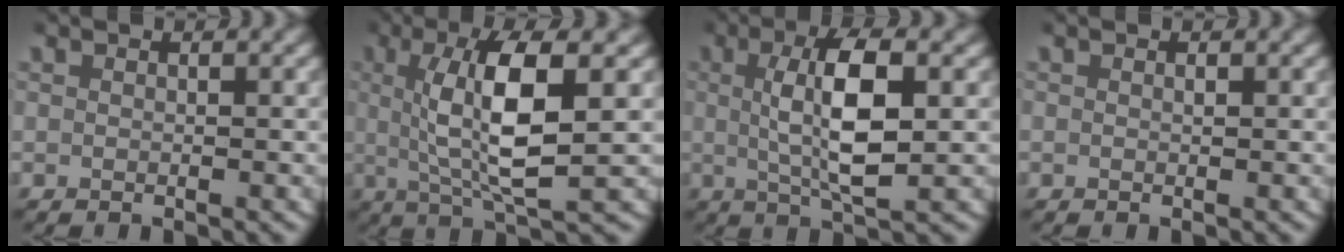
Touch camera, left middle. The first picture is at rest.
{"total": 7.3, "force": [1.1, 1.6, 7.0], "torque": [-0.120, 0.001, 0.021]}
{"total": 6.2, "force": [0.7, 1.6, 5.9], "torque": [-0.101, -0.004, 0.016]}
{"total": 0.0}